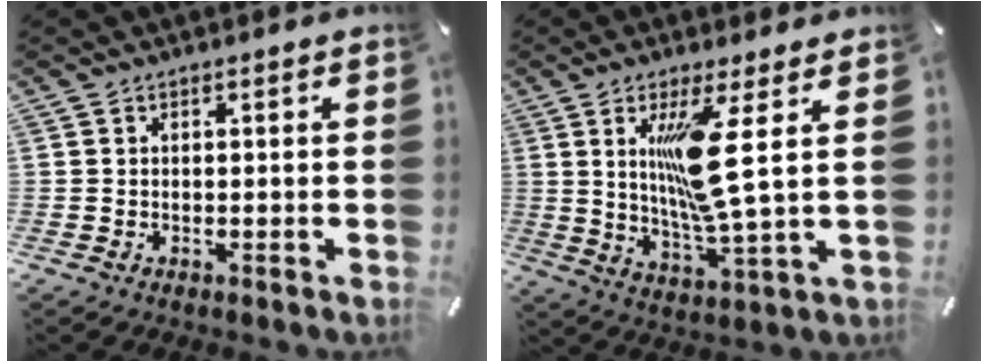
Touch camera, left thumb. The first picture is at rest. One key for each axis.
{"total": 13.8, "fx": 3.6, "fy": 1.6, "fz": 13.2, "tx": -0.255, "ty": -0.023, "tz": 0.045}